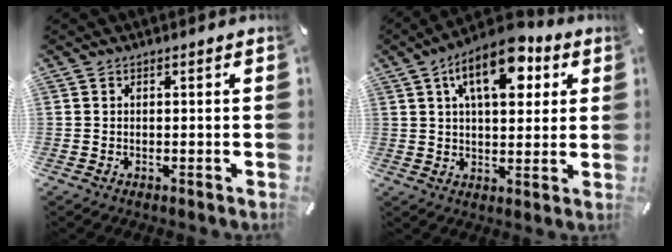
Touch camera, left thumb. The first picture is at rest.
{"total": 14.0, "force": [6.3, 7.3, 10.2], "torque": [-0.151, -0.015, 0.105]}